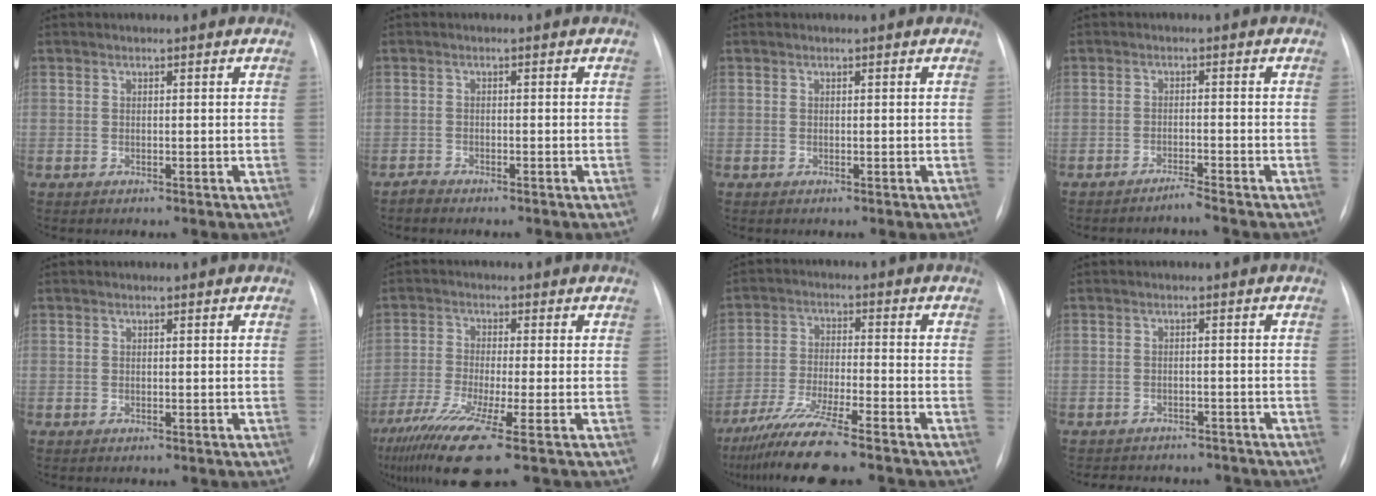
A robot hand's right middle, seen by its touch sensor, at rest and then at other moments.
{"total": 1.4, "force": [-1.3, 0.3, 0.3], "torque": [-0.009, -0.001, -0.022]}
{"total": 0.0}
{"total": 2.1, "force": [-1.9, -0.6, 0.3], "torque": [-0.004, -0.004, -0.035]}
{"total": 0.0}
{"total": 11.4, "force": [-7.0, 0.0, 9.0], "torque": [-0.169, -0.036, -0.128]}
{"total": 11.2, "force": [-9.0, -0.4, 6.7], "torque": [-0.123, -0.036, -0.155]}
{"total": 9.0, "force": [-8.1, 3.5, 1.8], "torque": [-0.030, 0.010, -0.093]}